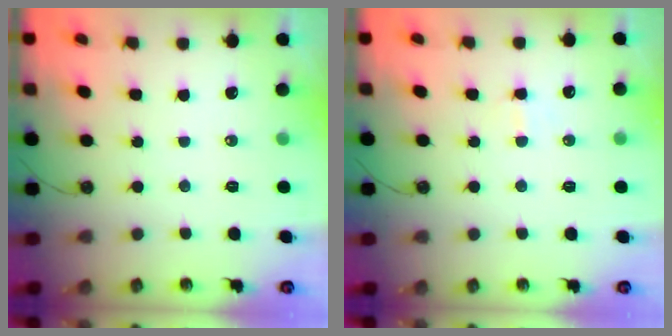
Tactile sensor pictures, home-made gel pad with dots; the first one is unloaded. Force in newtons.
{"total": 2.2, "press": 2.1, "slide": 0.8}